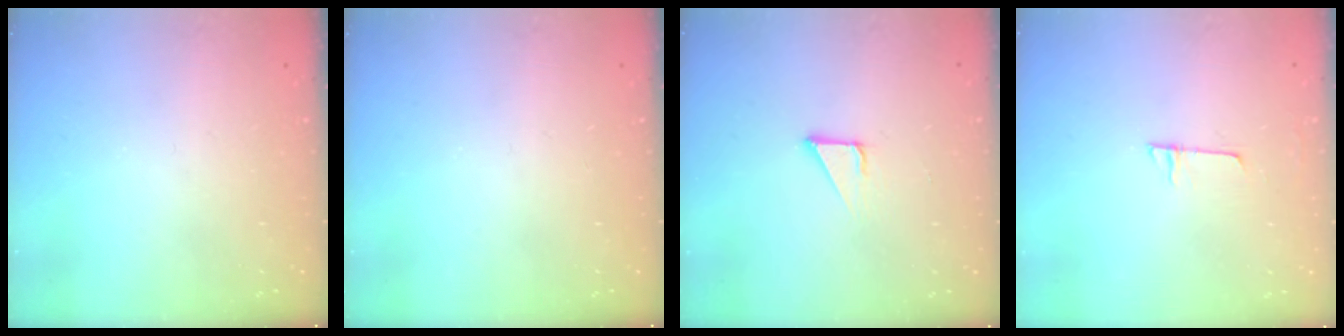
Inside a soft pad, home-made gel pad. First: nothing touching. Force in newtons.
{"total": 0.0}
{"total": 2.1, "press": 2.1, "slide": 0.1}
{"total": 4.4, "press": 4.4, "slide": 0.5}